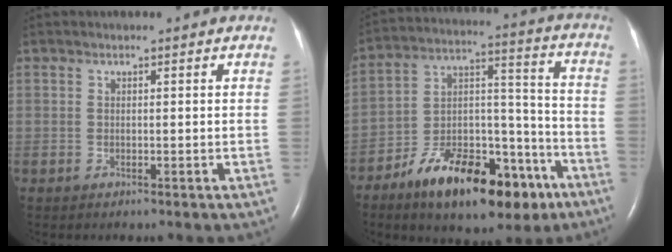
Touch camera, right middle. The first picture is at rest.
{"total": 20.3, "force": [-12.6, 8.2, 13.7], "torque": [-0.201, 0.029, -0.198]}